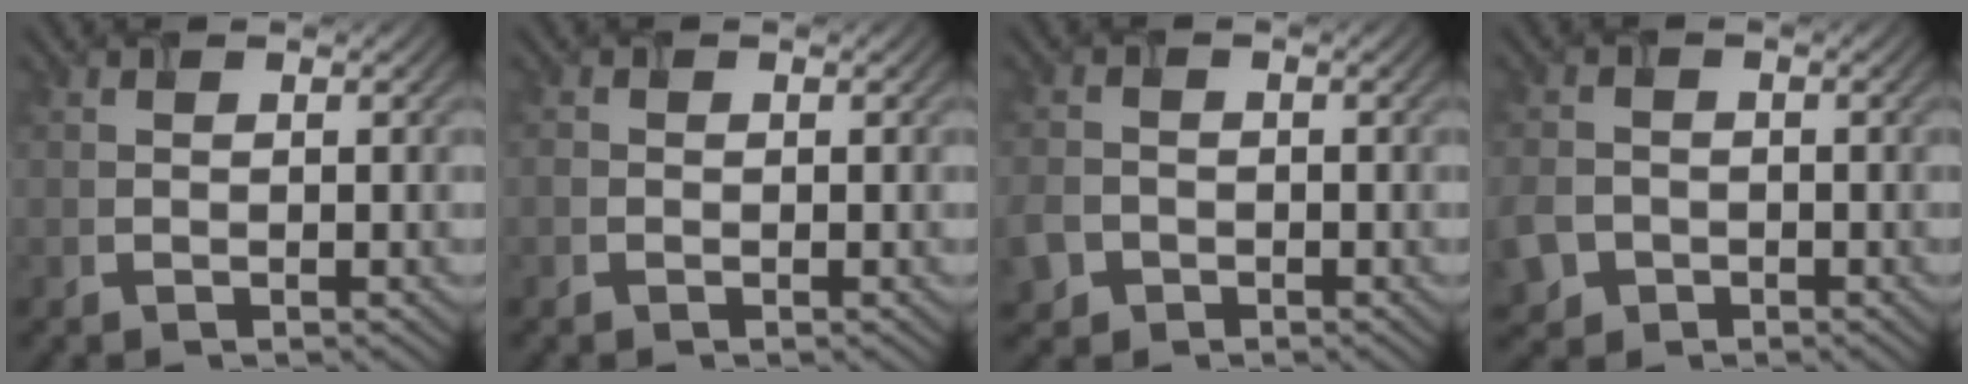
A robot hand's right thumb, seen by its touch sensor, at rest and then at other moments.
{"total": 0.7, "force": [-0.3, 0.6, 0.2], "torque": [-0.006, -0.003, -0.008]}
{"total": 3.5, "force": [-1.6, 2.8, 1.4], "torque": [-0.043, -0.008, -0.037]}
{"total": 4.4, "force": [-1.8, 3.6, 1.9], "torque": [-0.059, -0.011, -0.042]}